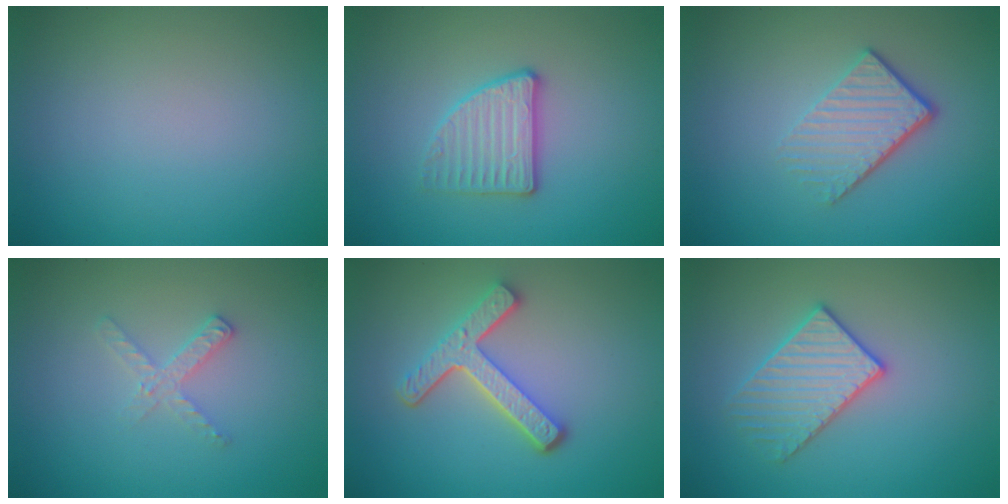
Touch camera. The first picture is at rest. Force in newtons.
{"total": 2.8, "press": 2.7, "slide": 0.7}
{"total": 4.1, "press": 2.8, "slide": 3.0}
{"total": 1.7, "press": 1.7, "slide": 0.2}
{"total": 4.5, "press": 3.4, "slide": 3.0}
{"total": 3.2, "press": 3.1, "slide": 0.6}